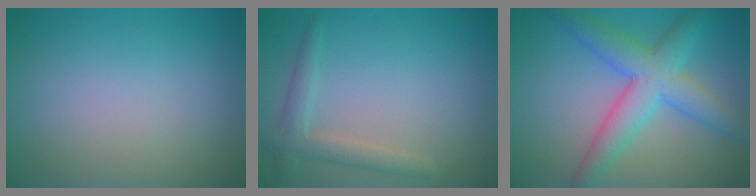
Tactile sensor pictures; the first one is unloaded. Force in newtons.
{"total": 2.4, "press": 2.4, "slide": 0.2}
{"total": 6.1, "press": 6.1, "slide": 0.1}